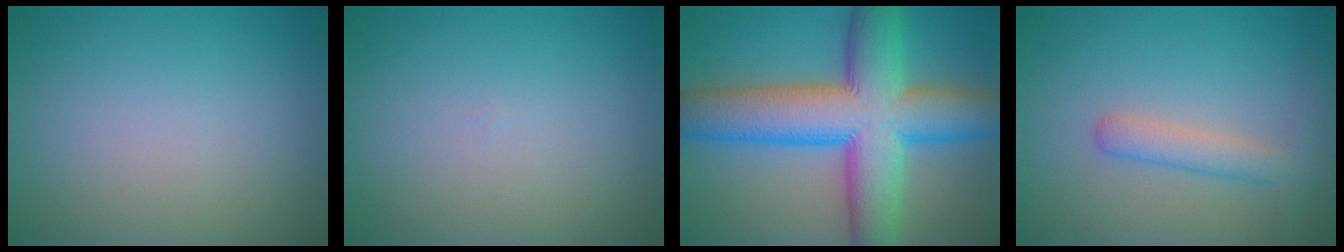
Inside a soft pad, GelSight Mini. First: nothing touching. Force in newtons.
{"total": 0.0}
{"total": 13.0, "press": 12.9, "slide": 0.4}
{"total": 2.3, "press": 2.3, "slide": 0.1}